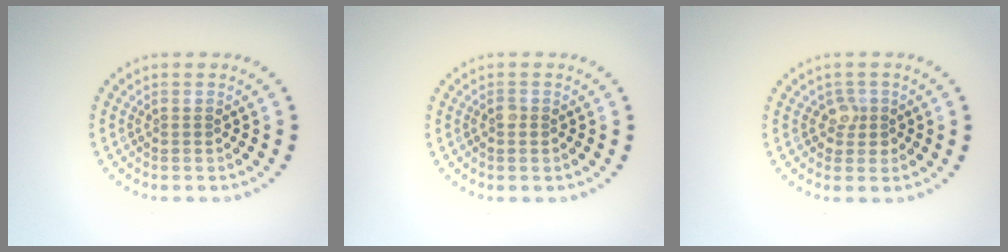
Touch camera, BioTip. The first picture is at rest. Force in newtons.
{"total": 0.5, "press": 0.4, "slide": 0.3}
{"total": 1.7, "press": 1.4, "slide": 0.9}